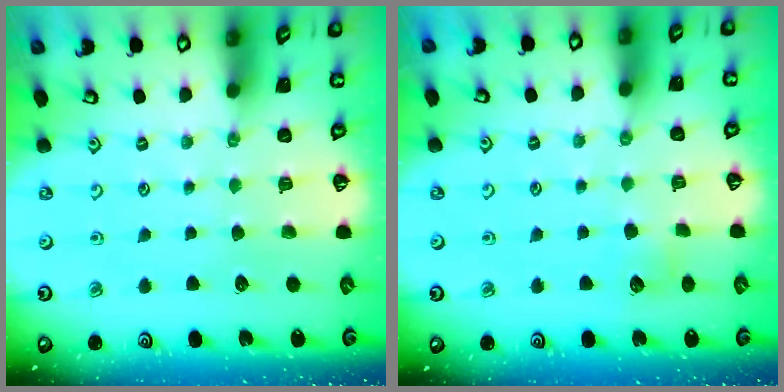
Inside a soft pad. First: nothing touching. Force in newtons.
{"total": 5.0, "press": 5.0, "slide": 0.6}